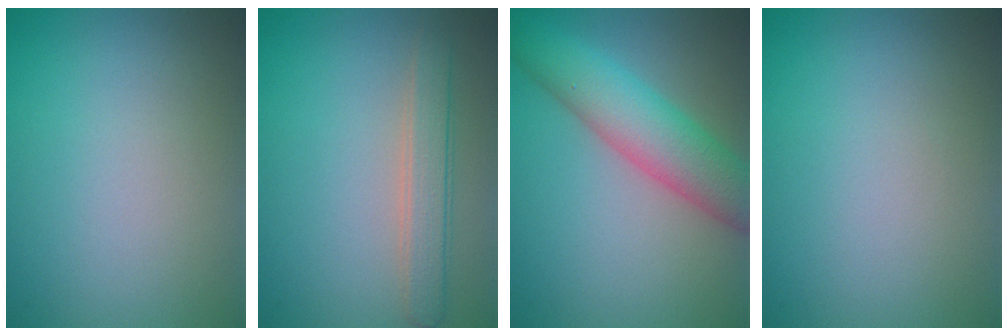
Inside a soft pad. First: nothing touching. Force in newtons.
{"total": 2.6, "press": 2.6, "slide": 0.1}
{"total": 6.7, "press": 6.7, "slide": 0.4}
{"total": 0.0}